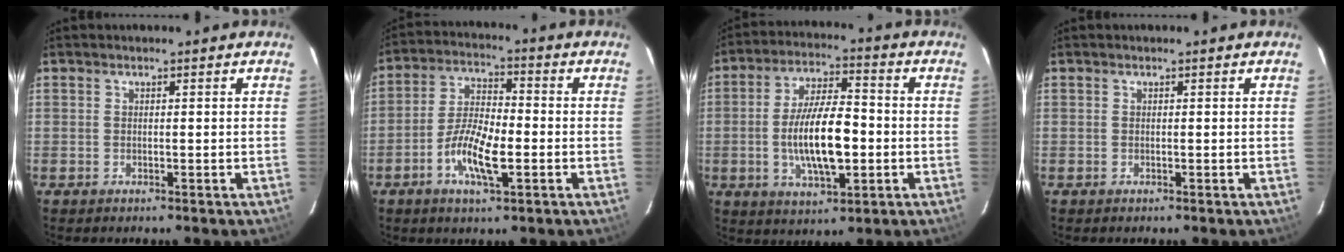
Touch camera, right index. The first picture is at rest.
{"total": 9.4, "force": [-3.4, 3.0, 8.2], "torque": [-0.167, 0.000, -0.066]}
{"total": 13.2, "force": [-2.2, 4.8, 12.1], "torque": [-0.232, -0.003, -0.034]}
{"total": 0.0}